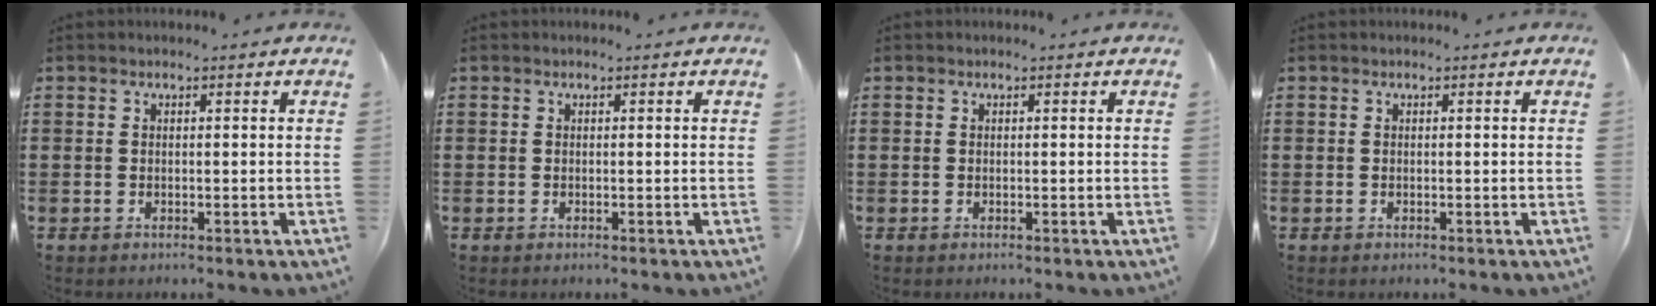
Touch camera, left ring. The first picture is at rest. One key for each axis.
{"total": 0.0}
{"total": 0.0}
{"total": 0.0}